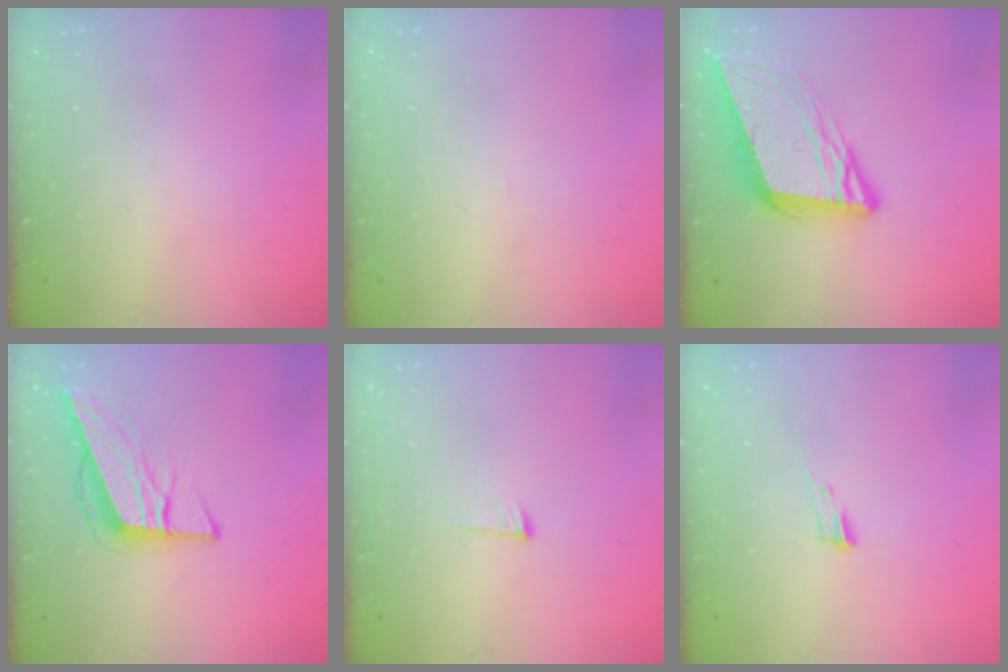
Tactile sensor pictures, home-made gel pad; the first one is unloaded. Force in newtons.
{"total": 1.5, "press": 1.5, "slide": 0.1}
{"total": 11.6, "press": 11.2, "slide": 2.9}
{"total": 9.3, "press": 9.2, "slide": 1.6}
{"total": 6.1, "press": 6.1, "slide": 0.6}
{"total": 4.8, "press": 4.7, "slide": 1.0}